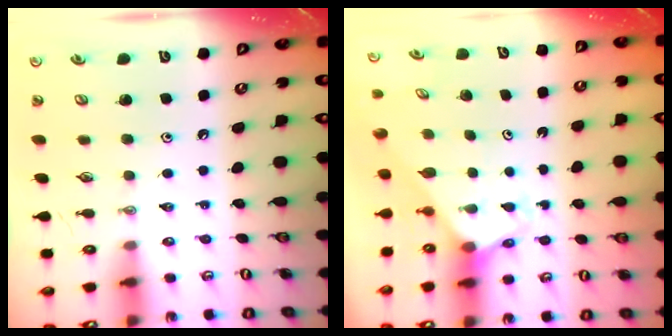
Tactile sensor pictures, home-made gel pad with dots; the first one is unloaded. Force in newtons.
{"total": 2.5, "press": 2.5, "slide": 0.1}